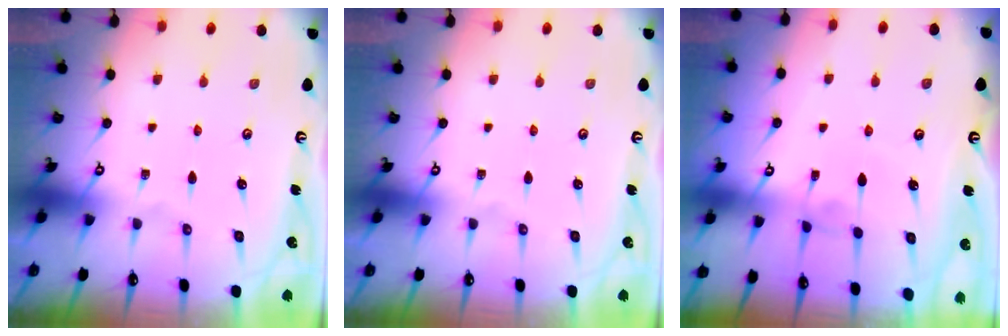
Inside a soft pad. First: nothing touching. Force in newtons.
{"total": 0.0}
{"total": 2.9, "press": 2.9, "slide": 0.4}